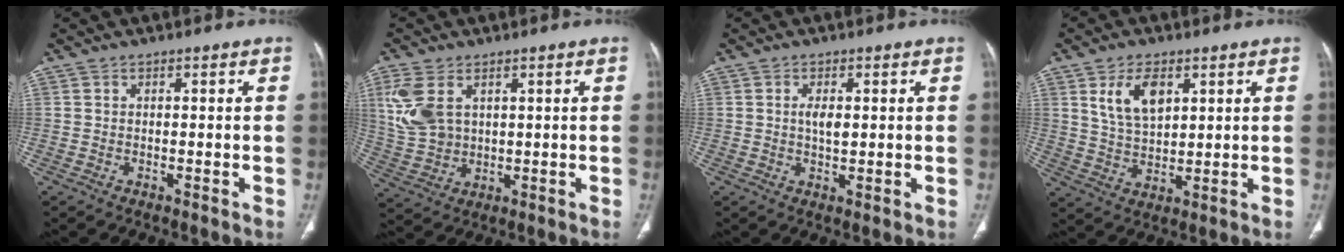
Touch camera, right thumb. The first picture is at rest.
{"total": 9.5, "force": [3.5, 6.0, 6.5], "torque": [-0.150, -0.006, 0.081]}
{"total": 3.2, "force": [0.6, 1.4, 2.8], "torque": [-0.051, -0.005, 0.011]}
{"total": 8.5, "force": [3.6, 4.7, 6.1], "torque": [-0.098, -0.015, 0.076]}